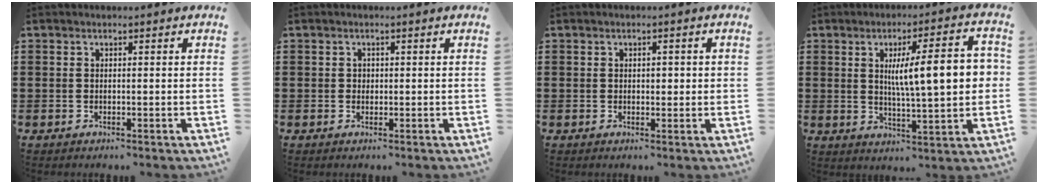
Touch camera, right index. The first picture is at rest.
{"total": 0.7, "force": [0.1, 0.7, 0.3], "torque": [-0.007, 0.003, 0.003]}
{"total": 1.3, "force": [0.1, 0.7, 1.1], "torque": [-0.021, 0.007, -0.001]}
{"total": 11.8, "force": [2.2, 2.7, 11.2], "torque": [-0.183, 0.004, 0.029]}